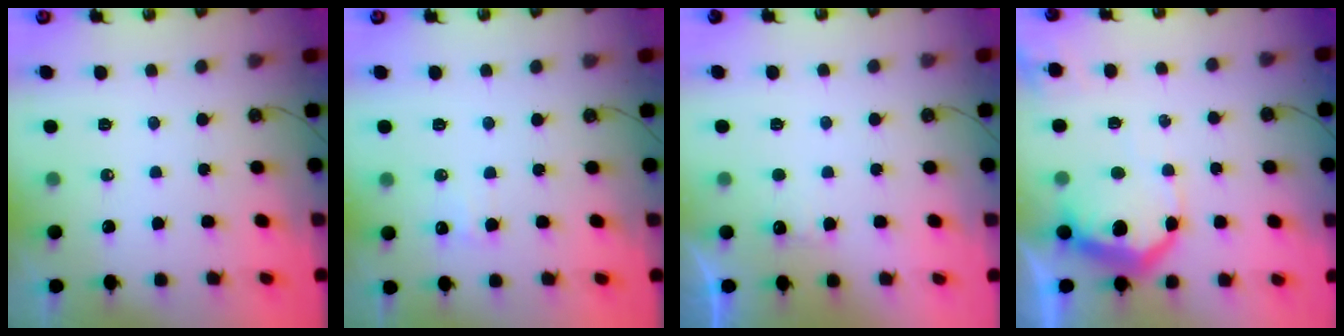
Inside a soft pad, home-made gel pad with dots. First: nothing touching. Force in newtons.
{"total": 7.3, "press": 7.2, "slide": 1.1}
{"total": 4.6, "press": 4.4, "slide": 1.3}
{"total": 12.6, "press": 12.6, "slide": 0.9}